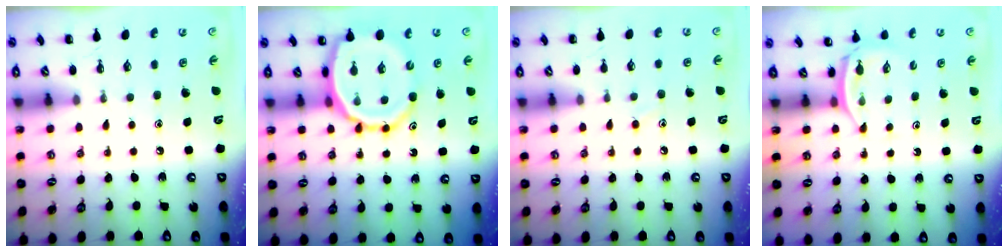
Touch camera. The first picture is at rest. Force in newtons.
{"total": 13.8, "press": 13.2, "slide": 3.9}
{"total": 6.5, "press": 6.1, "slide": 2.3}
{"total": 2.3, "press": 2.1, "slide": 0.9}